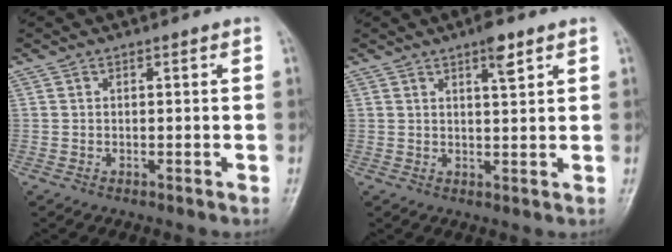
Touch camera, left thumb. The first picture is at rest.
{"total": 3.8, "force": [2.4, 0.9, 2.8], "torque": [-0.039, -0.013, 0.037]}